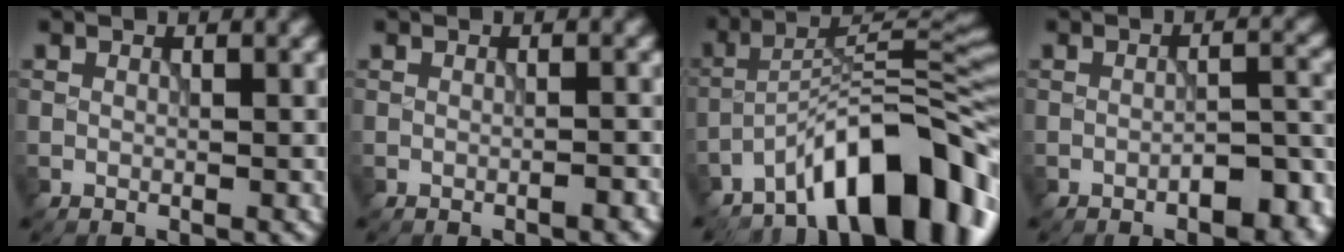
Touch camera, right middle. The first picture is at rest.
{"total": 1.0, "force": [-0.6, 0.2, 0.8], "torque": [-0.008, 0.003, -0.011]}
{"total": 11.2, "force": [-7.3, 3.2, 7.8], "torque": [-0.096, 0.025, -0.133]}
{"total": 4.7, "force": [-2.7, 1.6, 3.5], "torque": [-0.046, 0.009, -0.034]}